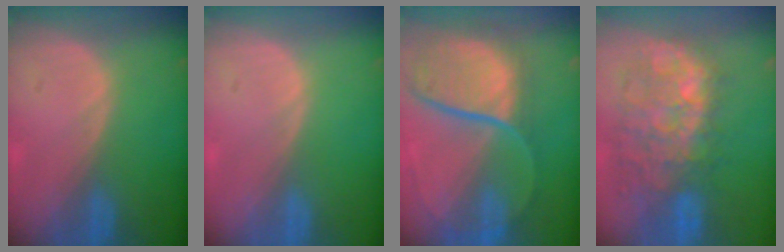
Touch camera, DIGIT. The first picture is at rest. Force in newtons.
{"total": 0.0}
{"total": 11.9, "press": 9.9, "slide": 6.7}
{"total": 11.0, "press": 10.3, "slide": 3.9}